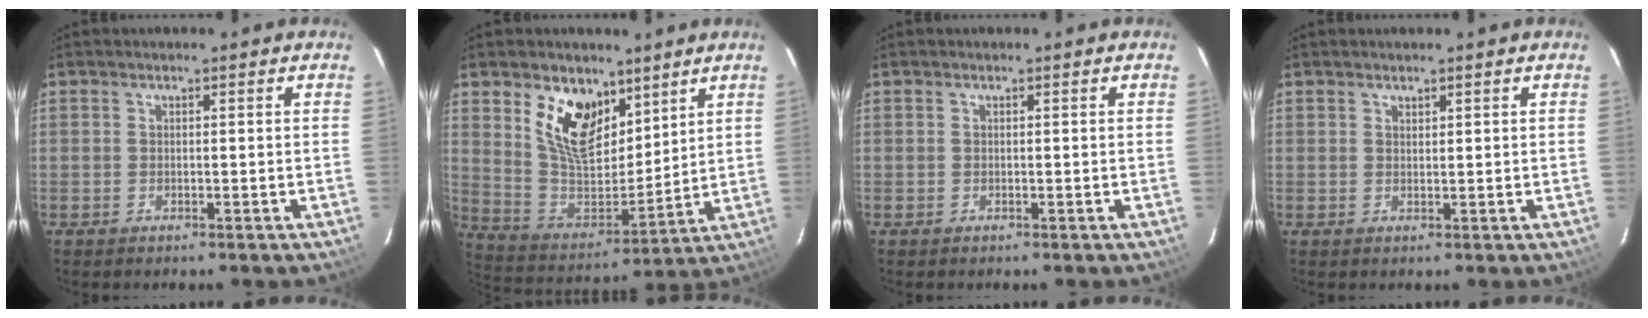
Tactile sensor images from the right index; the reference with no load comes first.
{"total": 14.5, "force": [8.3, 8.2, 8.6], "torque": [-0.167, -0.005, 0.163]}
{"total": 0.0}
{"total": 0.8, "force": [0.7, 0.4, 0.1], "torque": [-0.002, 0.001, 0.014]}